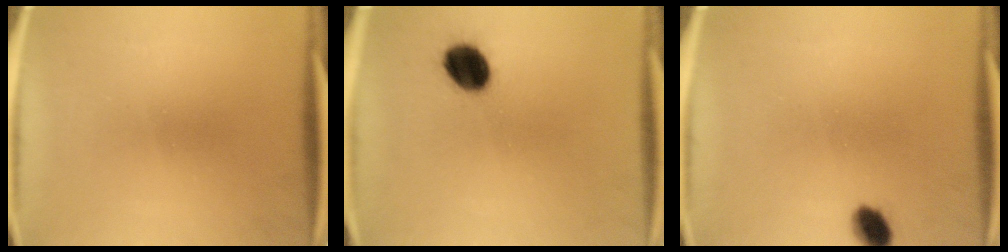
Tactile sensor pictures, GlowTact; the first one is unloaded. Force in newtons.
{"total": 9.3}
{"total": 4.2}